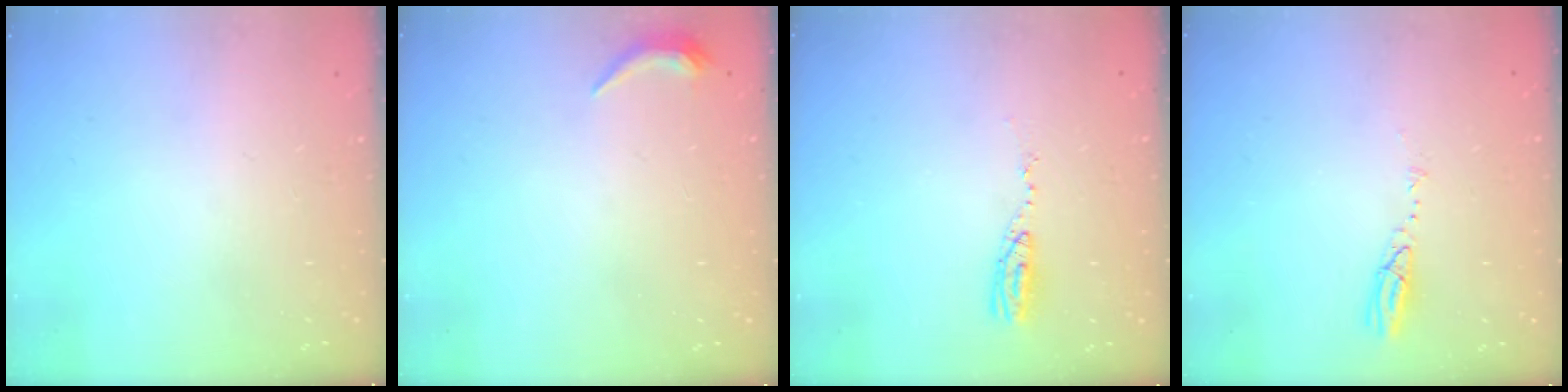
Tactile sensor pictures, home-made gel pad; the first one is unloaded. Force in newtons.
{"total": 4.6, "press": 4.5, "slide": 0.9}
{"total": 6.3, "press": 6.1, "slide": 1.6}
{"total": 3.9, "press": 3.9, "slide": 0.4}